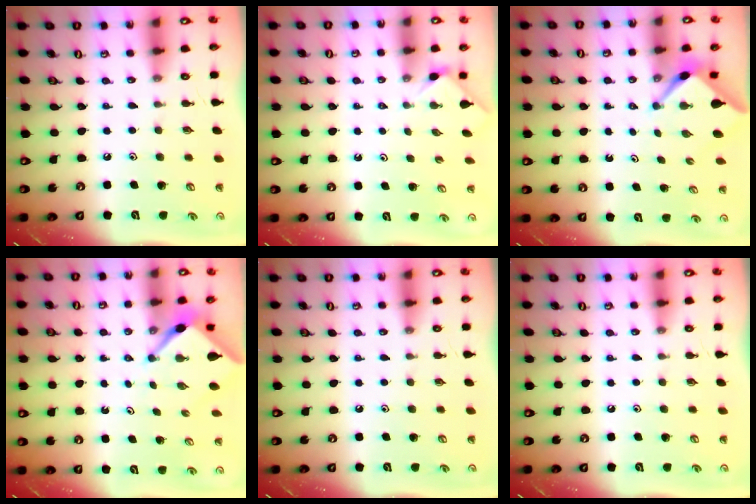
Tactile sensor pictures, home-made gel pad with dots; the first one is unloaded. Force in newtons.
{"total": 1.3, "press": 1.2, "slide": 0.4}
{"total": 2.4, "press": 2.4, "slide": 0.3}
{"total": 2.8, "press": 2.8, "slide": 0.3}
{"total": 0.0}
{"total": 0.0}